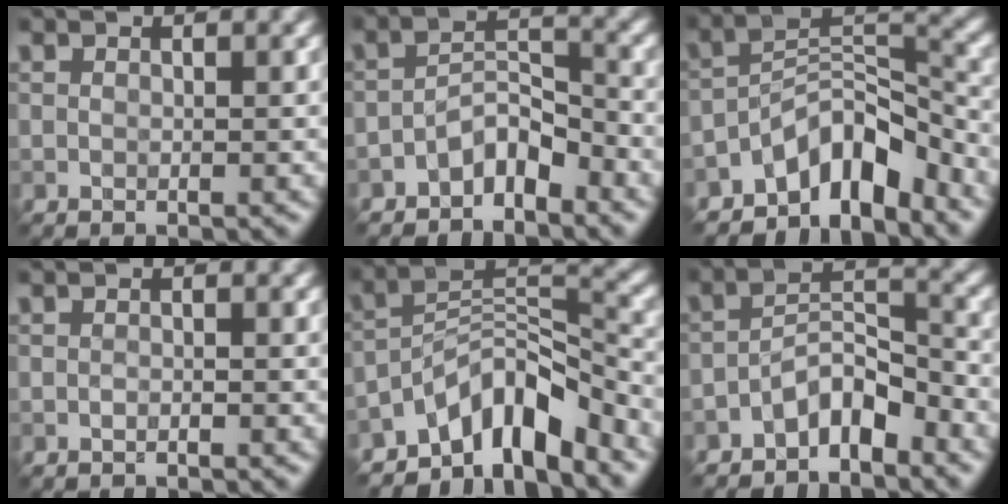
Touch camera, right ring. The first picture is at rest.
{"total": 3.5, "force": [-2.6, 1.3, 1.9], "torque": [-0.030, 0.015, -0.054]}
{"total": 6.7, "force": [-5.2, 2.4, 3.4], "torque": [-0.036, 0.009, -0.100]}
{"total": 0.0}
{"total": 7.5, "force": [-5.7, 2.4, 4.2], "torque": [-0.052, 0.005, -0.111]}
{"total": 4.1, "force": [-3.1, 1.4, 2.4], "torque": [-0.036, 0.015, -0.062]}